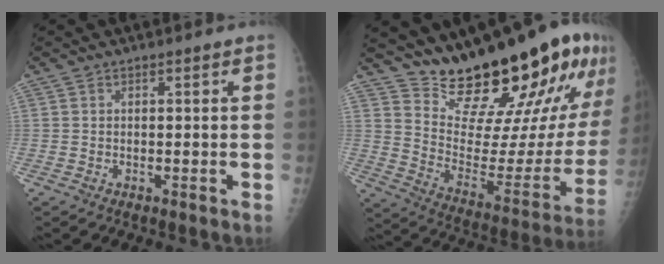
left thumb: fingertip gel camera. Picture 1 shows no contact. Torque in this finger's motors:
{"motor_torque": [1.73, 1.71, 1.41, -1.35, 0.11]}